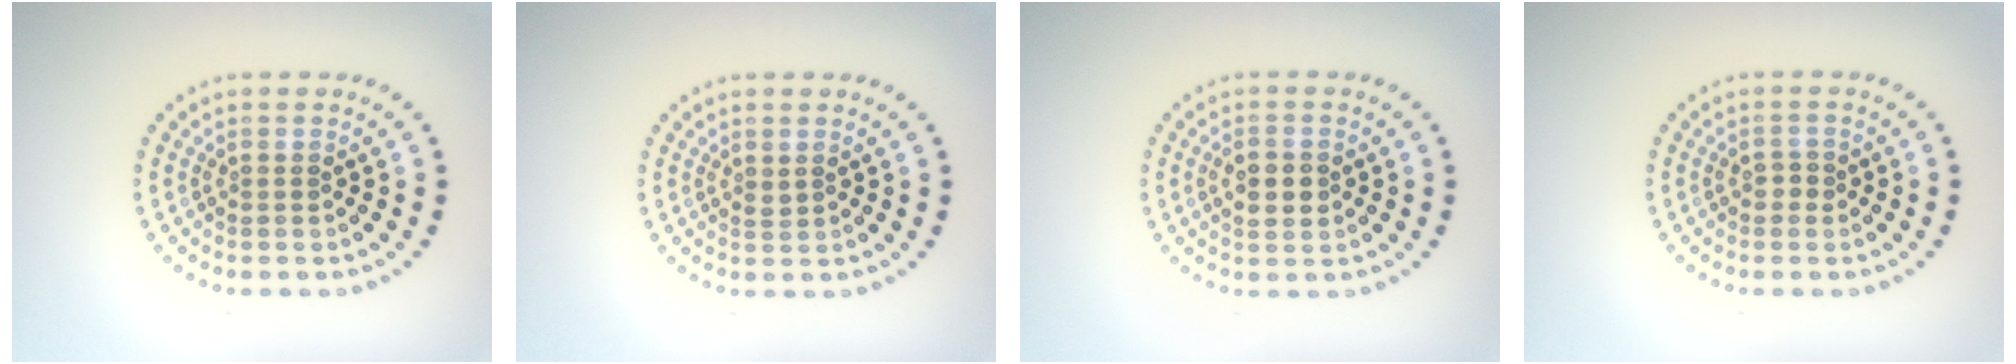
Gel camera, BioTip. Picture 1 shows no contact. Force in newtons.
{"total": 0.5, "press": 0.4, "slide": 0.3}
{"total": 2.6, "press": 2.6, "slide": 0.1}
{"total": 1.0, "press": 1.0, "slide": 0.3}